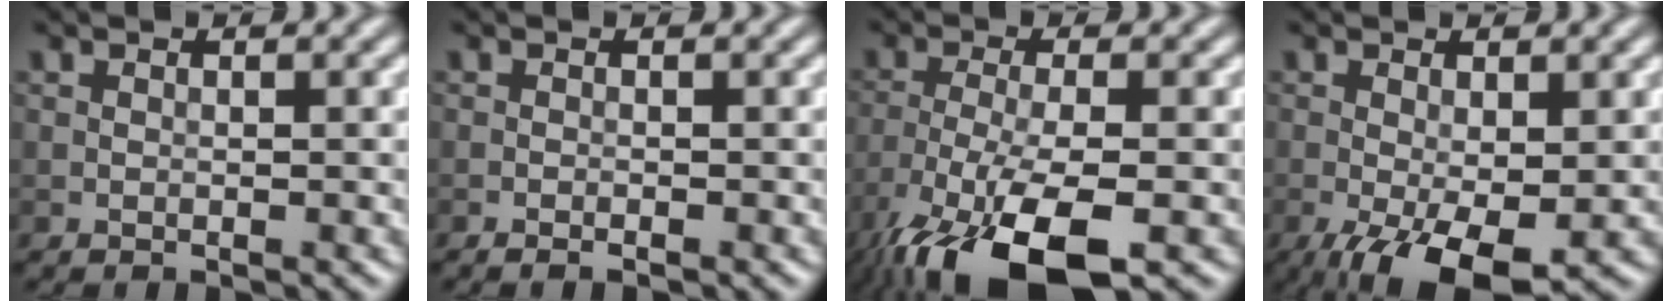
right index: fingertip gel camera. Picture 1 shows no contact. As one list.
[{"total": 0.6, "force": [-0.5, 0.1, 0.4], "torque": [-0.006, -0.001, -0.008]}, {"total": 11.1, "force": [-6.8, 3.6, 8.0], "torque": [-0.167, -0.021, -0.126]}, {"total": 6.5, "force": [-2.7, 2.3, 5.4], "torque": [-0.107, -0.017, -0.043]}]